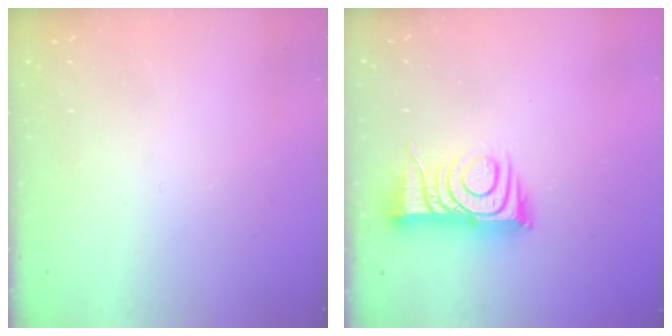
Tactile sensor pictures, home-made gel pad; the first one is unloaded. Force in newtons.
{"total": 11.5, "press": 11.5, "slide": 0.3}